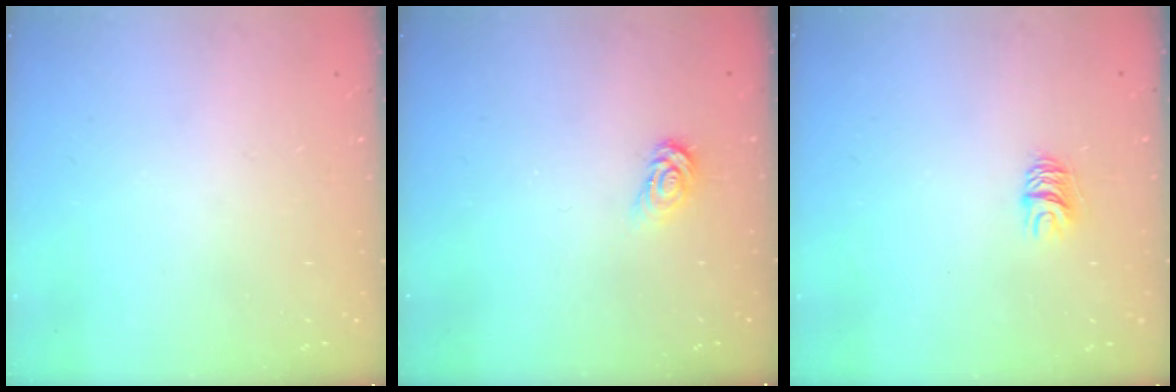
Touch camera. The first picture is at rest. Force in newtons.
{"total": 3.3, "press": 3.3, "slide": 0.1}
{"total": 5.6, "press": 5.6, "slide": 0.5}